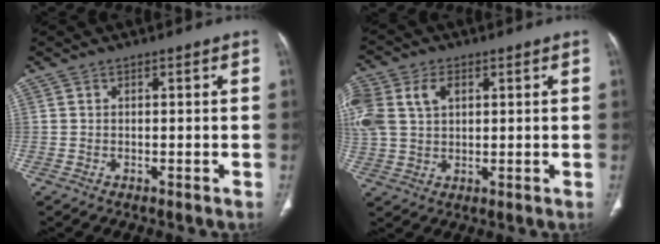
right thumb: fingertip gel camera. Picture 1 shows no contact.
{"total": 15.0, "force": [4.8, 10.8, 9.4], "torque": [-0.248, 0.023, 0.097]}